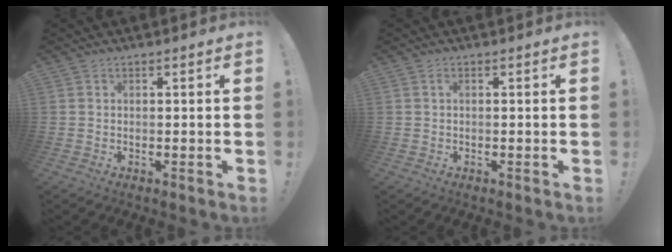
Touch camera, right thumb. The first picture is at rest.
{"total": 0.9, "force": [0.1, 0.2, 0.8], "torque": [-0.019, 0.004, 0.000]}